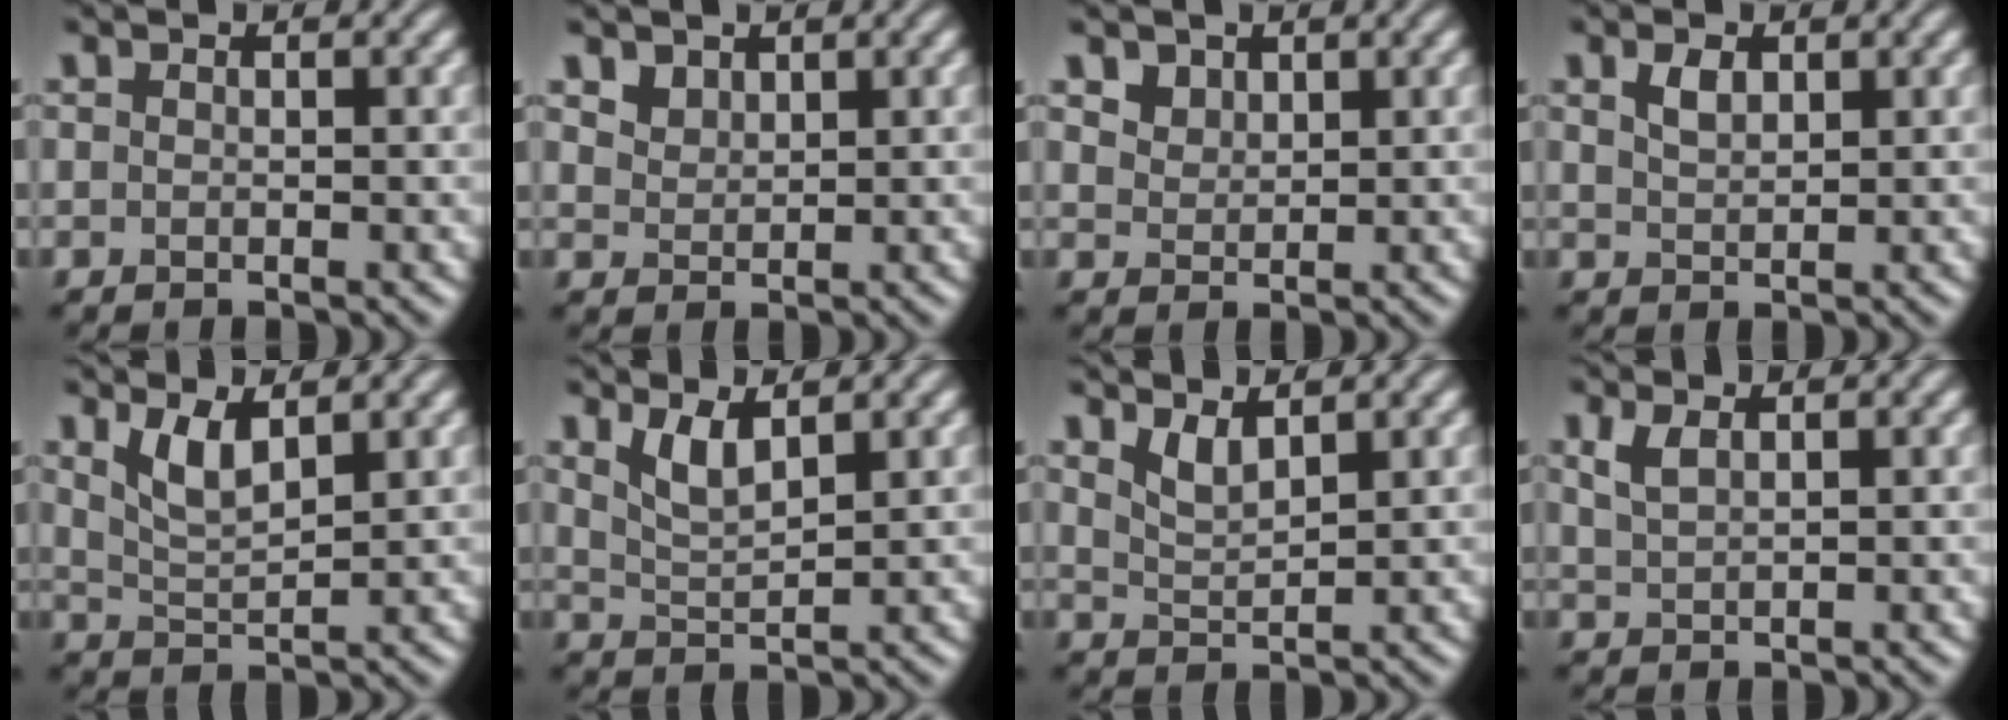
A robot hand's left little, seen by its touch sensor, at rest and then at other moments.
{"total": 1.8, "force": [1.4, 1.0, 0.5], "torque": [-0.016, -0.007, 0.034]}
{"total": 2.4, "force": [1.7, 1.5, 0.8], "torque": [-0.026, -0.007, 0.040]}
{"total": 1.7, "force": [1.0, 0.9, 1.0], "torque": [-0.022, 0.002, 0.022]}
{"total": 3.0, "force": [1.8, 0.9, 2.3], "torque": [-0.050, -0.008, 0.039]}
{"total": 2.7, "force": [1.7, 0.7, 1.9], "torque": [-0.042, -0.008, 0.038]}
{"total": 2.0, "force": [1.5, 0.5, 1.3], "torque": [-0.028, -0.008, 0.034]}
{"total": 1.6, "force": [1.0, 0.6, 1.2], "torque": [-0.029, 0.002, 0.024]}